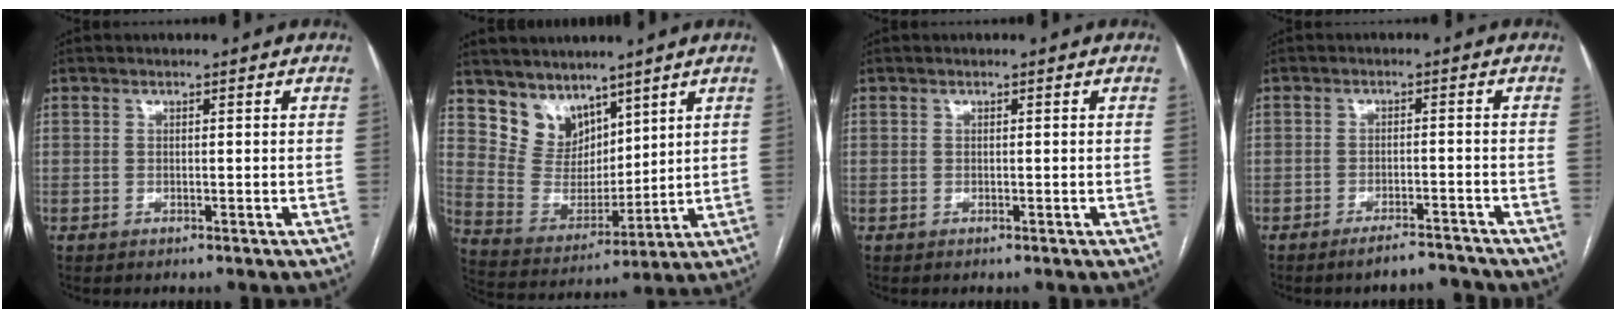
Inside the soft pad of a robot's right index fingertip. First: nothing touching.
{"total": 9.2, "force": [6.9, 5.5, 2.3], "torque": [-0.055, 0.015, 0.152]}
{"total": 0.0}
{"total": 3.5, "force": [-3.4, 0.4, 1.0], "torque": [-0.015, -0.008, -0.056]}